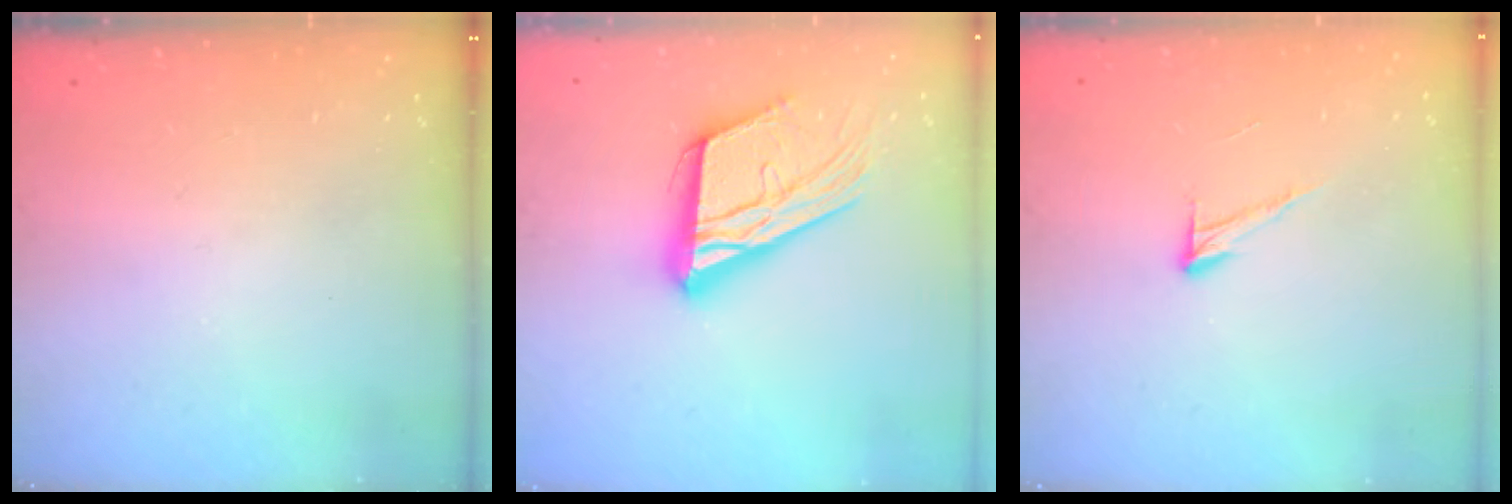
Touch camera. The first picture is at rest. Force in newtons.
{"total": 19.6, "press": 19.4, "slide": 2.8}
{"total": 7.1, "press": 7.0, "slide": 0.4}